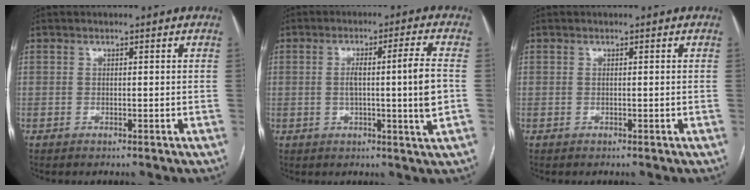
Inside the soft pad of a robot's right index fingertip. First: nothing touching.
{"total": 8.8, "force": [-0.5, -0.9, 8.7], "torque": [-0.144, 0.000, -0.008]}
{"total": 0.0}